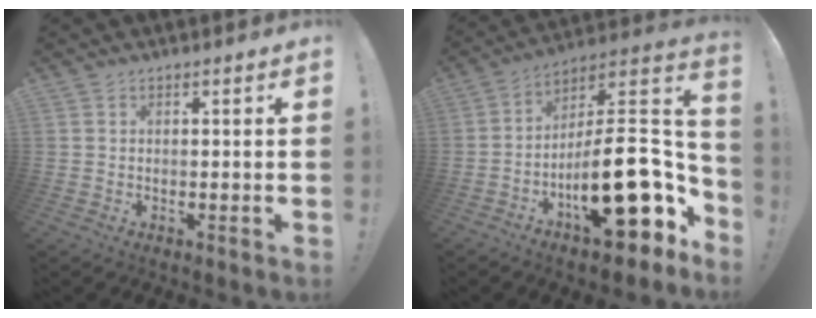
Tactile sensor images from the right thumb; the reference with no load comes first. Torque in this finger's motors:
{"motor_torque": [2.48, 2.53, 1.47, -1.30, 0.62]}